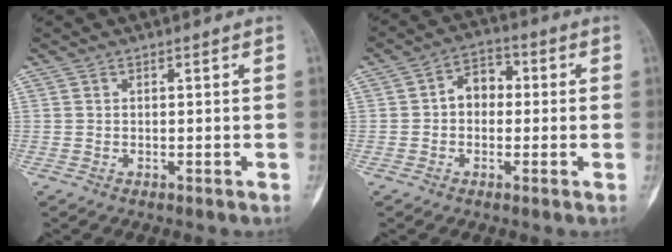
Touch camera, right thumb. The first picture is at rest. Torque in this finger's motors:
{"motor_torque": [0.84, 0.69, 0.43, -0.05, 0.00]}